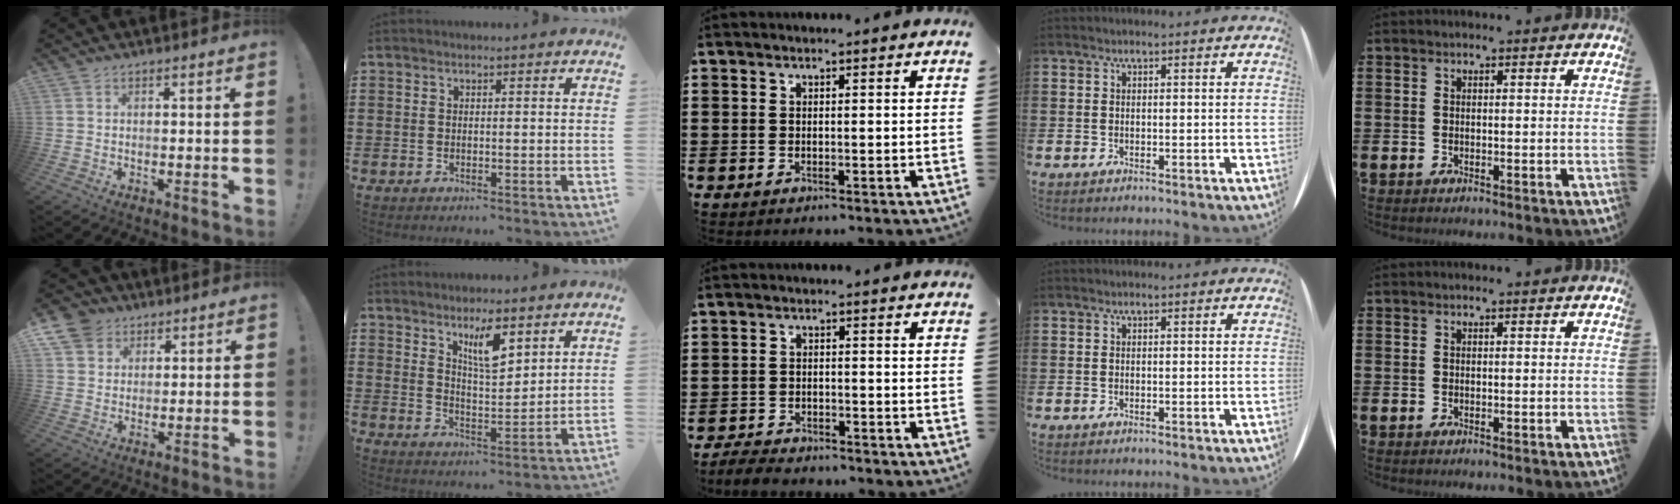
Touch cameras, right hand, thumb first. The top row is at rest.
{"thumb": {"total": 7.8, "force": [4.5, 6.2, 1.7], "torque": [-0.026, -0.028, 0.089]}, "index": {"total": 6.4, "force": [4.0, 2.0, 4.6], "torque": [-0.076, -0.008, 0.064]}, "middle": {"total": 3.3, "force": [-3.3, 0.6, 0.3], "torque": [-0.009, 0.002, -0.068]}}